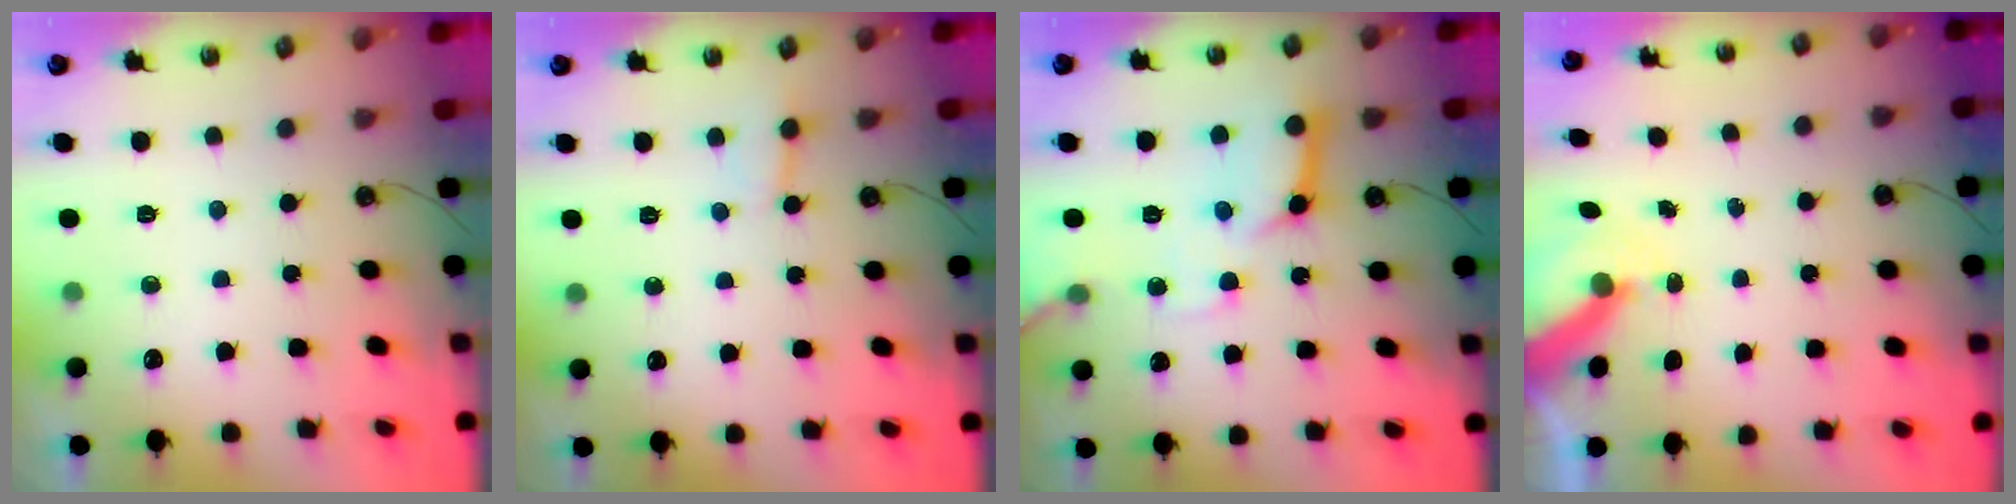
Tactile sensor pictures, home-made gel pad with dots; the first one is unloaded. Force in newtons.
{"total": 3.4, "press": 3.3, "slide": 0.8}
{"total": 14.3, "press": 14.2, "slide": 1.7}
{"total": 7.5, "press": 7.4, "slide": 0.9}